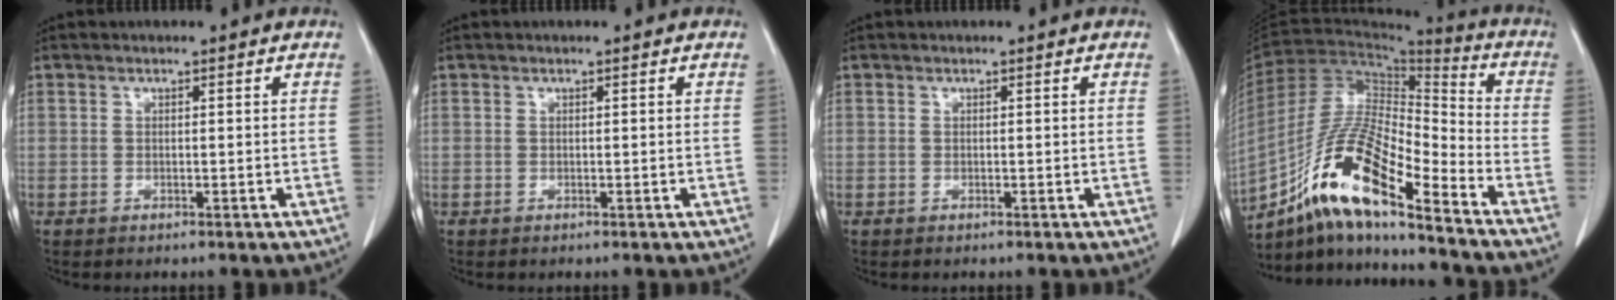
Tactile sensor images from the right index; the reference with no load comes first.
{"total": 0.0}
{"total": 0.0}
{"total": 17.1, "force": [-11.3, 2.7, 12.6], "torque": [-0.240, -0.002, -0.204]}